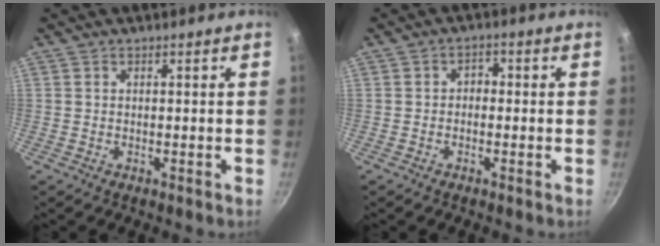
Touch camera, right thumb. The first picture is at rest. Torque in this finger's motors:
{"motor_torque": [-0.22, 0.00, 0.03, 0.06, 0.01]}